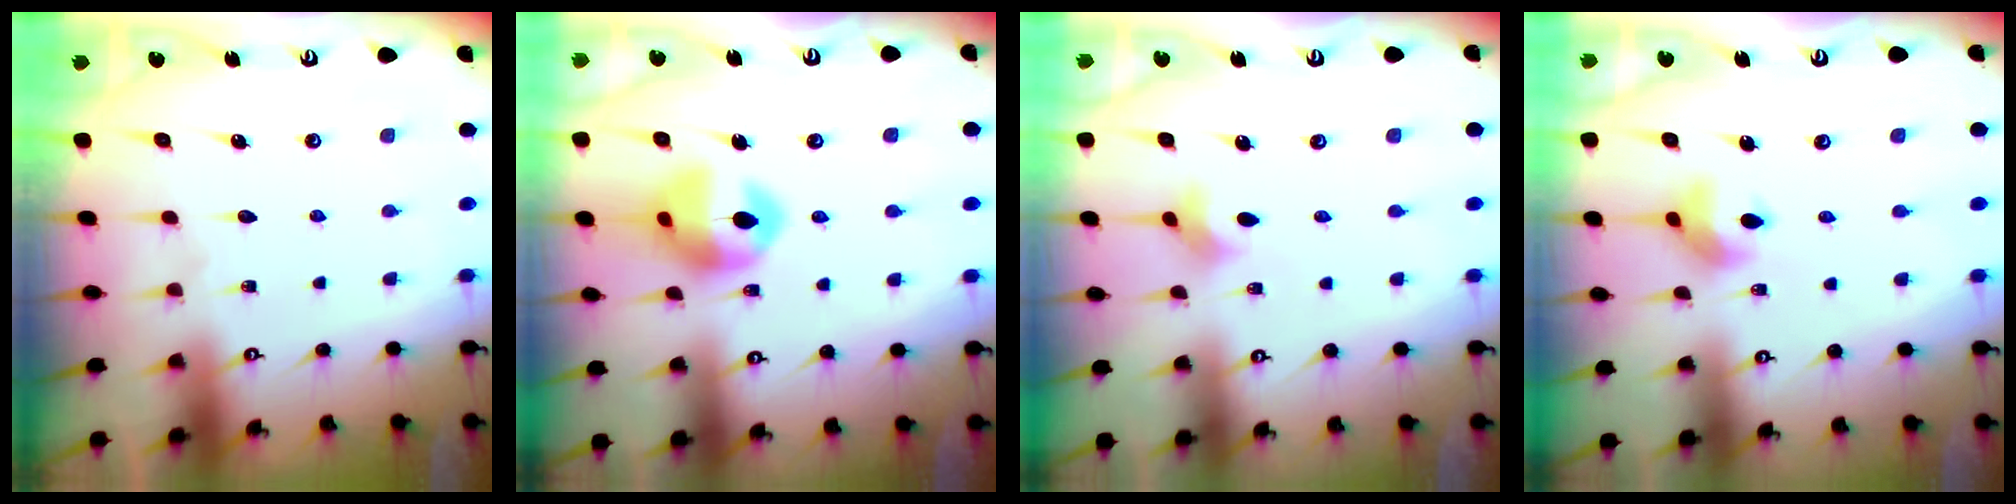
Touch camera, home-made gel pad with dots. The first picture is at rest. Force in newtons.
{"total": 14.1, "press": 14.0, "slide": 1.6}
{"total": 2.9, "press": 2.8, "slide": 0.6}
{"total": 7.5, "press": 7.4, "slide": 1.0}